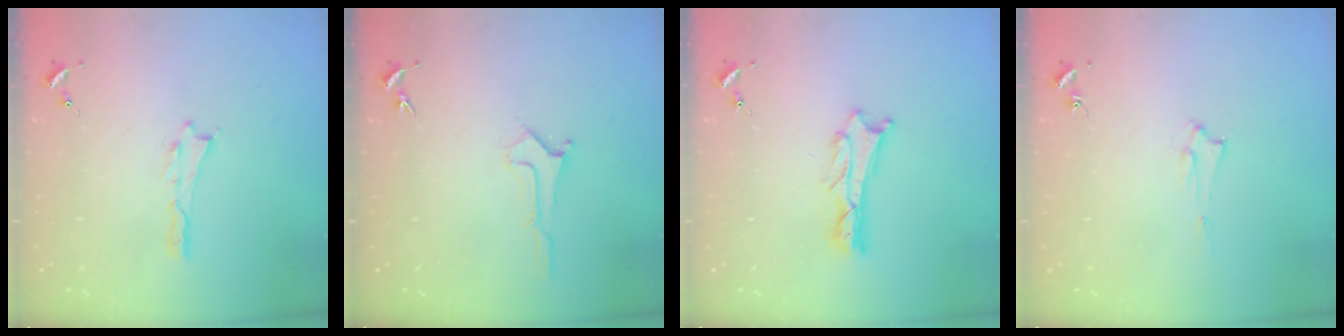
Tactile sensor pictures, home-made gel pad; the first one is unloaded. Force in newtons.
{"total": 1.0, "press": 1.0, "slide": 0.0}
{"total": 1.2, "press": 1.2, "slide": 0.2}
{"total": 1.5, "press": 1.5, "slide": 0.2}